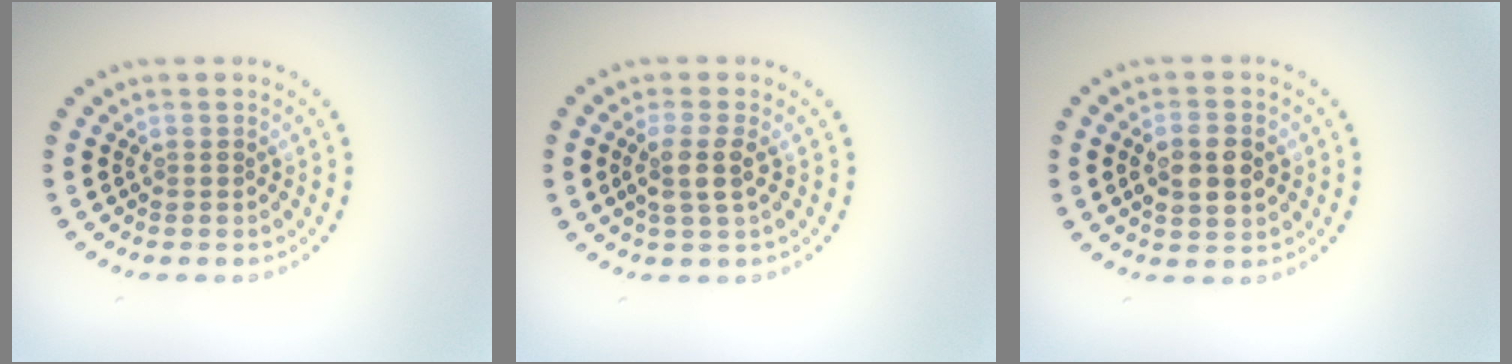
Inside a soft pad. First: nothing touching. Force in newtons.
{"total": 2.4, "press": 2.0, "slide": 1.2}
{"total": 3.7, "press": 3.7, "slide": 0.2}